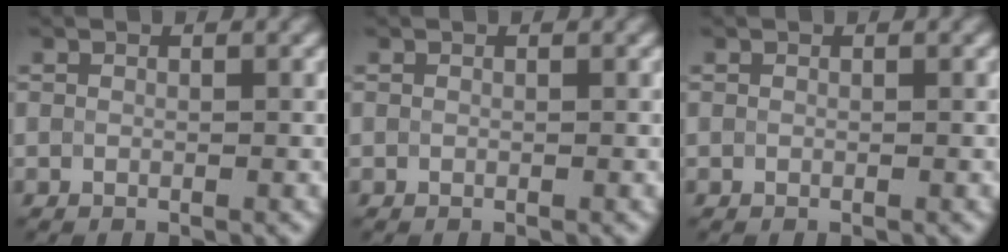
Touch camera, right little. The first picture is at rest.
{"total": 0.0}
{"total": 0.0}